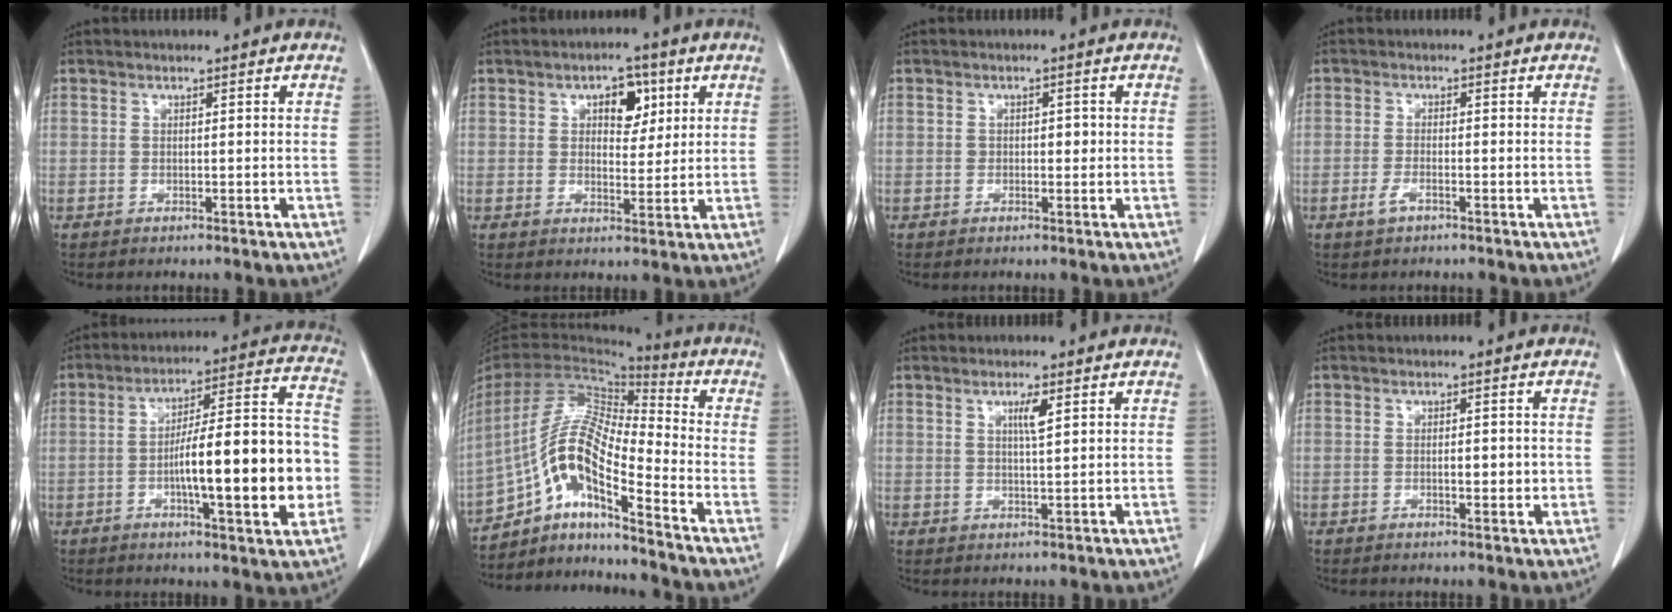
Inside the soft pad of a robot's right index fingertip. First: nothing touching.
{"total": 5.6, "force": [2.4, 3.1, 4.0], "torque": [-0.052, 0.010, 0.036]}
{"total": 1.7, "force": [0.1, 1.1, 1.2], "torque": [-0.015, 0.006, 0.000]}
{"total": 2.0, "force": [-1.1, 0.6, 1.6], "torque": [-0.035, -0.001, -0.021]}
{"total": 18.4, "force": [-3.4, 2.9, 17.9], "torque": [-0.263, 0.024, -0.049]}
{"total": 12.4, "force": [-7.3, 1.7, 9.9], "torque": [-0.199, 0.019, -0.135]}
{"total": 2.7, "force": [1.3, 0.1, 2.4], "torque": [-0.043, -0.004, 0.021]}
{"total": 2.6, "force": [-0.2, 1.0, 2.4], "torque": [-0.038, 0.000, -0.001]}